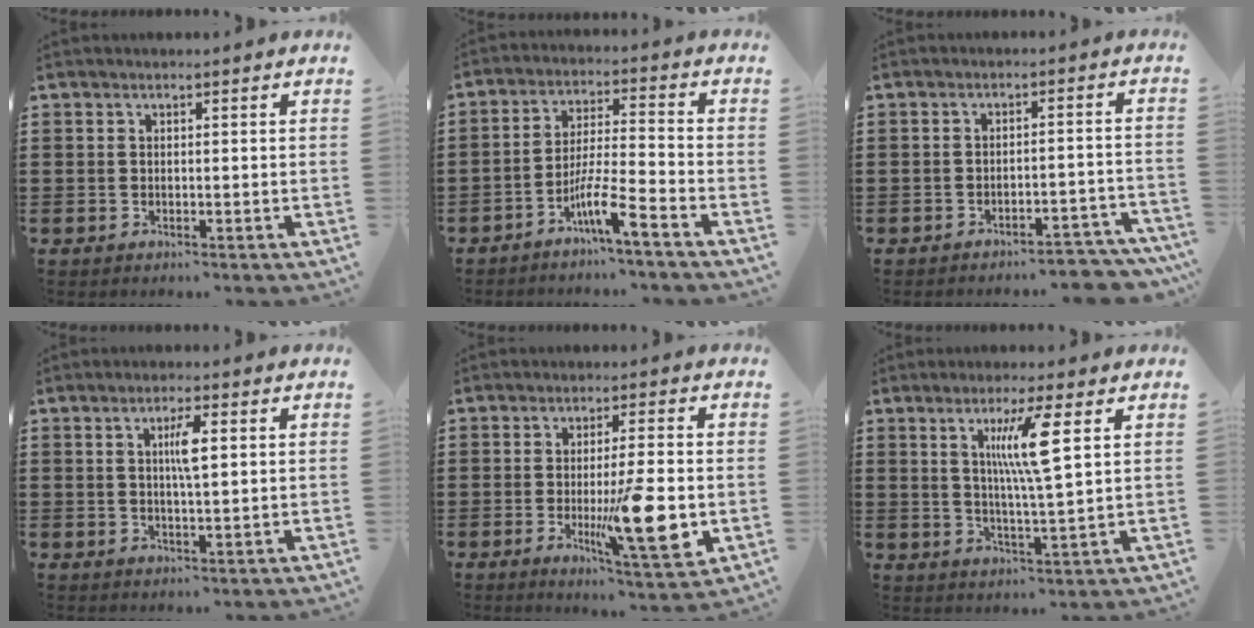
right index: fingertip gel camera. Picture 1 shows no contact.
{"total": 7.2, "force": [-4.9, 0.3, 5.2], "torque": [-0.105, -0.007, -0.094]}
{"total": 3.8, "force": [-3.7, 0.2, 1.1], "torque": [-0.020, -0.002, -0.074]}
{"total": 4.0, "force": [0.8, 0.8, 3.8], "torque": [-0.068, 0.003, 0.008]}
{"total": 12.3, "force": [-2.5, 2.5, 11.8], "torque": [-0.192, -0.019, -0.039]}
{"total": 8.2, "force": [3.0, 0.7, 7.6], "torque": [-0.147, -0.001, 0.043]}